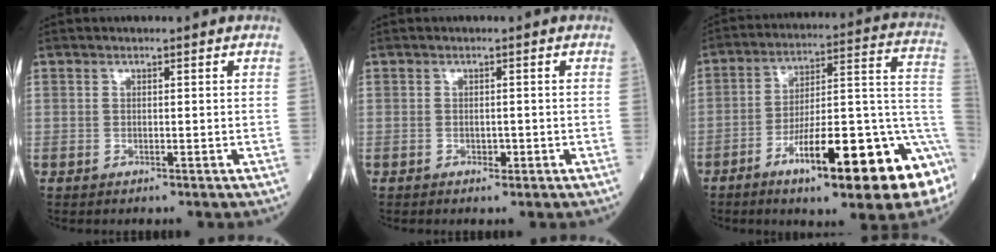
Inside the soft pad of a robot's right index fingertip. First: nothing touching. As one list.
[{"total": 1.0, "force": [-0.3, 0.7, 0.6], "torque": [-0.009, 0.000, -0.003]}, {"total": 20.0, "force": [-9.3, 2.7, 17.5], "torque": [-0.198, 0.008, -0.138]}]